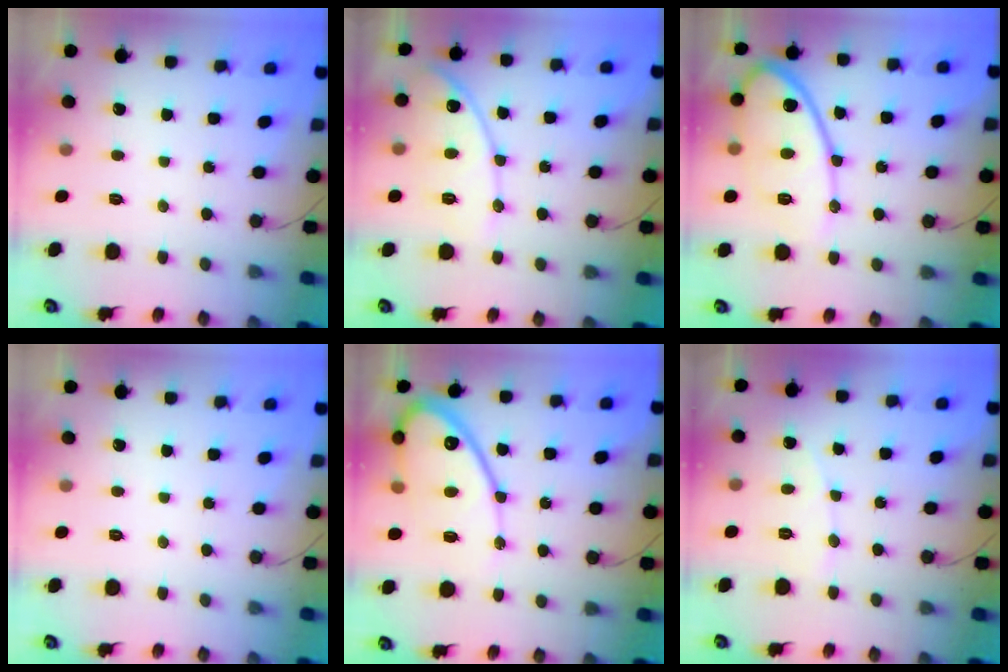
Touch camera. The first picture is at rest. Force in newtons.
{"total": 12.2, "press": 12.1, "slide": 1.0}
{"total": 14.8, "press": 14.8, "slide": 1.3}
{"total": 0.0}
{"total": 14.6, "press": 14.5, "slide": 1.5}
{"total": 4.8, "press": 4.7, "slide": 0.4}